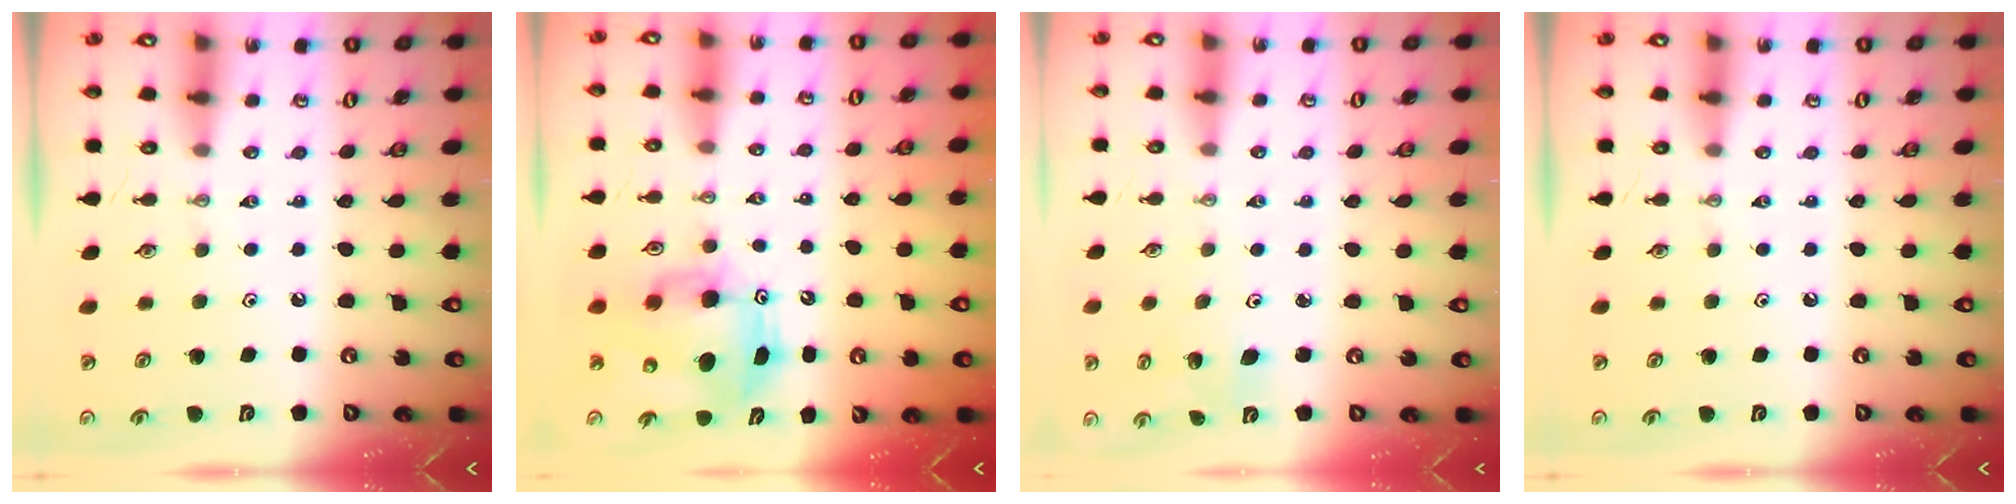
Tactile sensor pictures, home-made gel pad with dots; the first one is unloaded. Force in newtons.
{"total": 8.0, "press": 7.8, "slide": 1.7}
{"total": 3.4, "press": 3.2, "slide": 1.3}
{"total": 0.0}